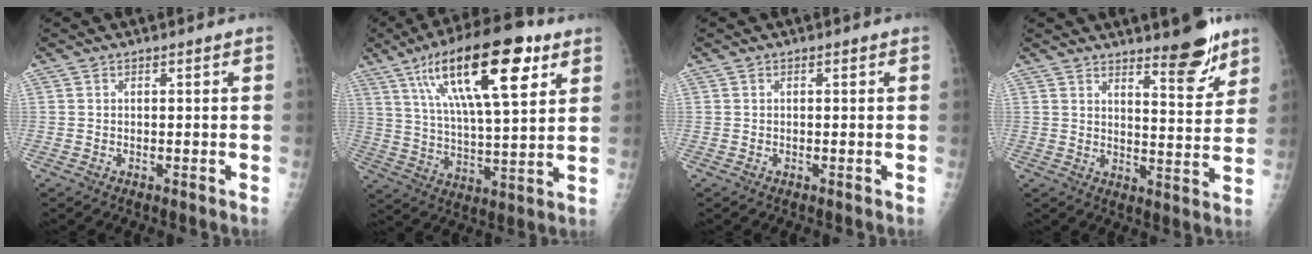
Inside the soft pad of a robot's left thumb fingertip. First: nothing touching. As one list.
[{"total": 22.2, "force": [10.7, 7.0, 18.1], "torque": [-0.288, -0.022, 0.176]}, {"total": 0.0}, {"total": 8.8, "force": [6.5, 2.2, 5.5], "torque": [-0.057, -0.054, 0.099]}]